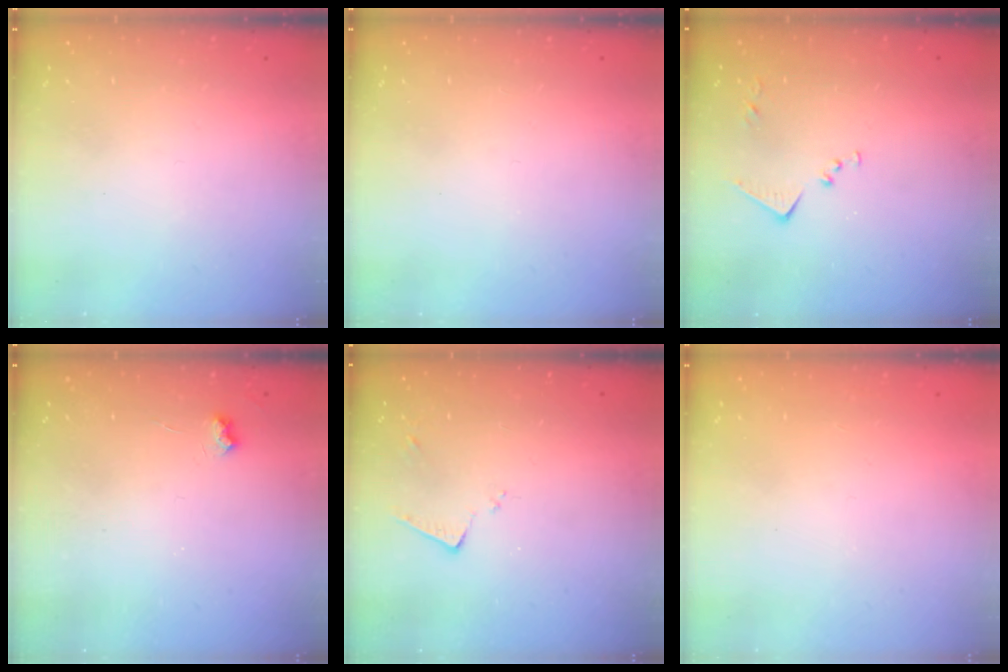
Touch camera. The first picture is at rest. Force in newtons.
{"total": 0.0}
{"total": 8.2, "press": 8.2, "slide": 0.4}
{"total": 3.3, "press": 3.3, "slide": 0.6}
{"total": 7.8, "press": 7.8, "slide": 0.2}
{"total": 0.9, "press": 0.9, "slide": 0.1}